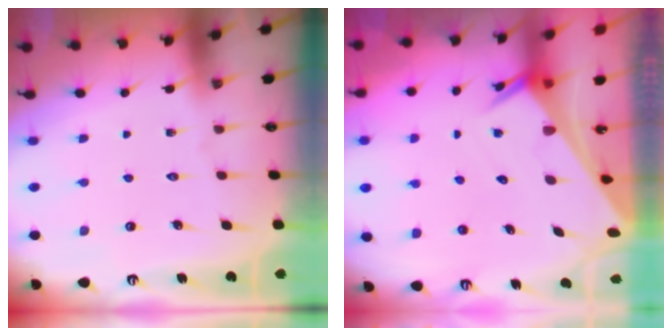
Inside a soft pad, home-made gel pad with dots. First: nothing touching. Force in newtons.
{"total": 2.9, "press": 2.9, "slide": 0.2}